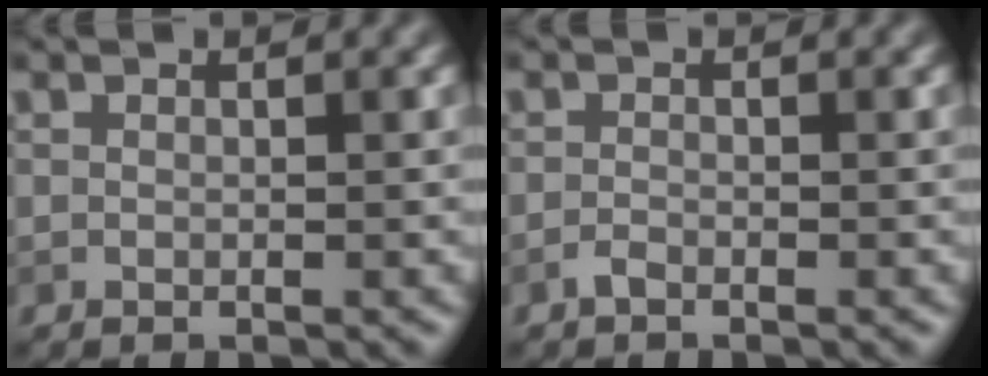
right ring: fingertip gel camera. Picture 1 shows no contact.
{"total": 0.8, "force": [-0.7, 0.2, 0.4], "torque": [-0.008, 0.000, -0.016]}